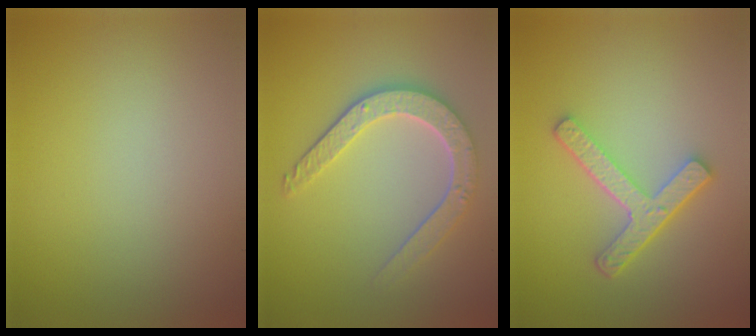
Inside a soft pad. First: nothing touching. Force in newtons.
{"total": 4.2, "press": 3.5, "slide": 2.3}
{"total": 4.3, "press": 3.2, "slide": 2.8}